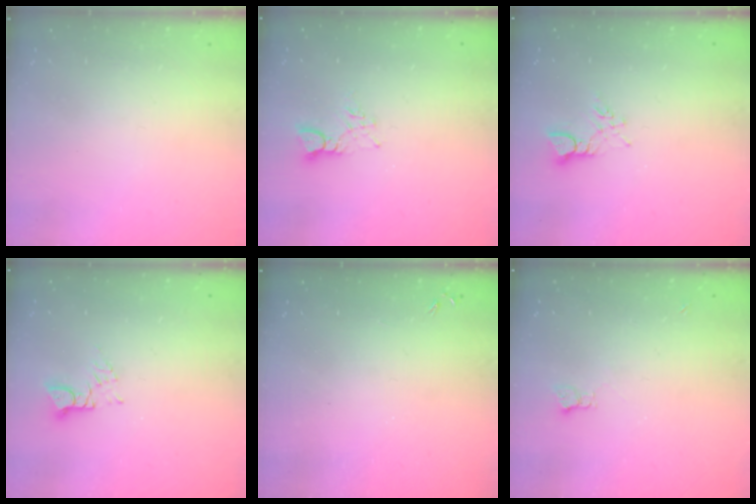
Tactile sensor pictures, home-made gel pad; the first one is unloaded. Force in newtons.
{"total": 3.4, "press": 3.4, "slide": 0.2}
{"total": 2.6, "press": 2.6, "slide": 0.4}
{"total": 3.1, "press": 3.1, "slide": 0.3}
{"total": 0.0}
{"total": 3.5, "press": 3.5, "slide": 0.6}